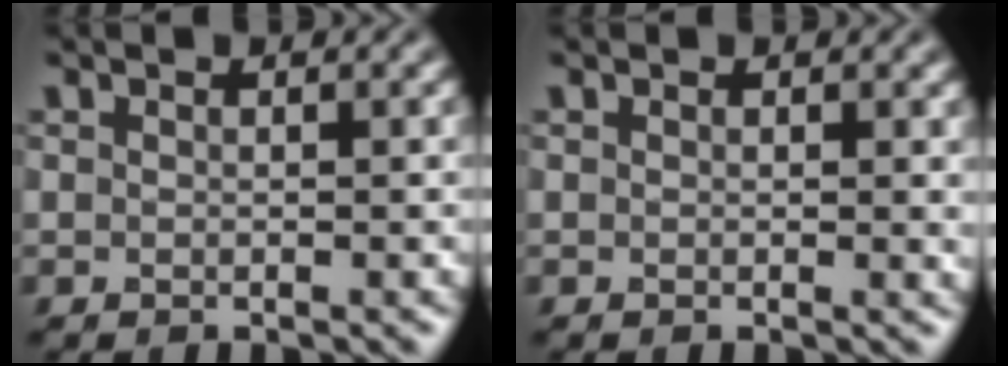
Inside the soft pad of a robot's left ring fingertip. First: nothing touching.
{"total": 0.8, "force": [0.3, 0.1, 0.7], "torque": [-0.006, -0.002, 0.003]}